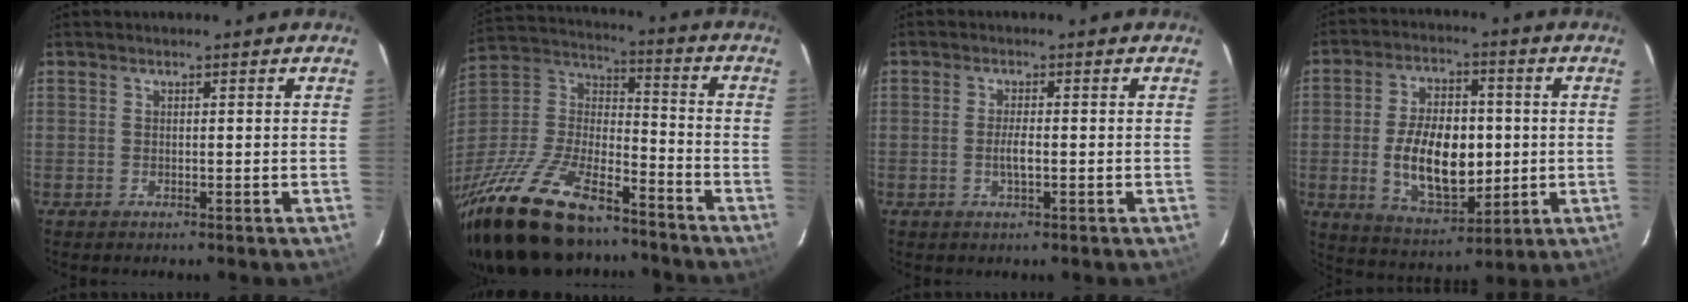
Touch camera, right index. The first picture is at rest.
{"total": 29.6, "force": [-21.5, 12.0, 16.5], "torque": [-0.354, -0.015, -0.354]}
{"total": 2.3, "force": [-0.5, 0.5, 2.2], "torque": [-0.043, -0.001, -0.010]}
{"total": 14.9, "force": [-1.1, 8.3, 12.3], "torque": [-0.232, 0.005, -0.003]}